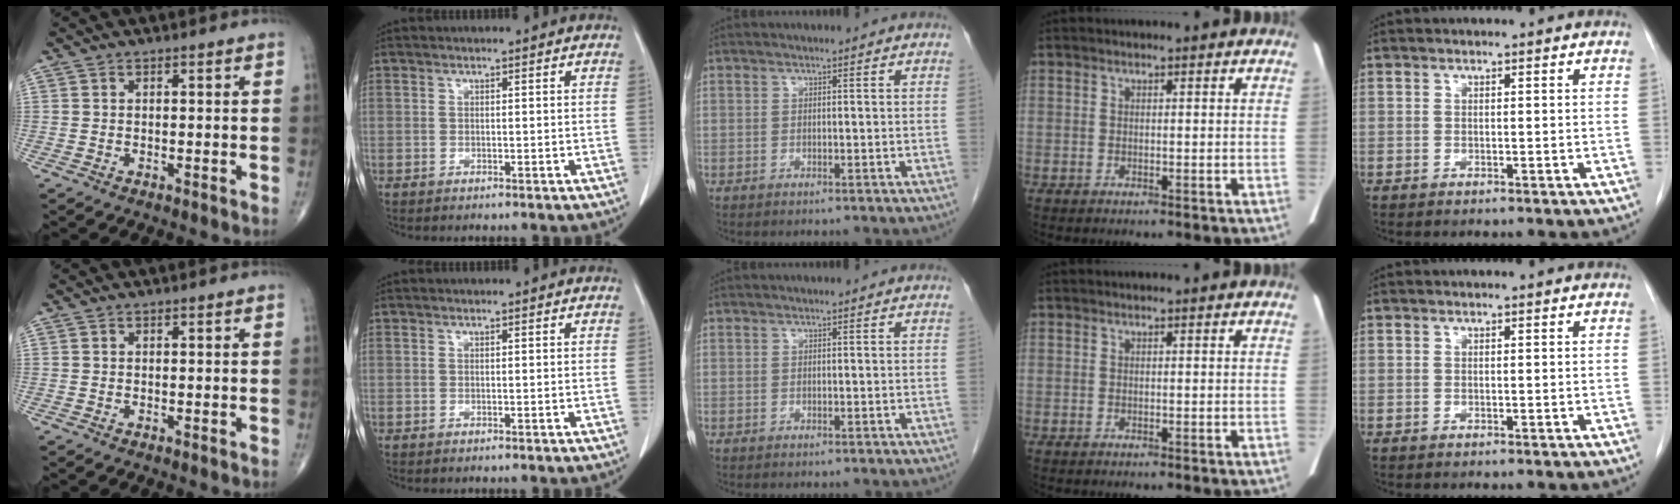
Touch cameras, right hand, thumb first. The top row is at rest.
{}